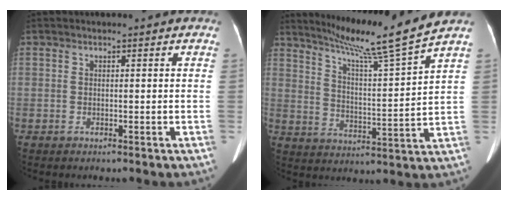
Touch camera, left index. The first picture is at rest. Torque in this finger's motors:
{"motor_torque": [0.35, -1.27, 0.14, 0.07]}